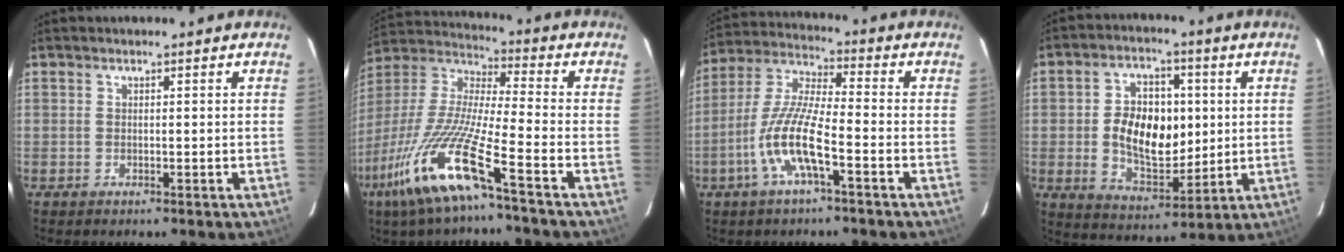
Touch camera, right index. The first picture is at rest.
{"total": 17.7, "force": [-10.3, 0.8, 14.3], "torque": [-0.286, -0.039, -0.204]}
{"total": 11.4, "force": [-4.7, 1.9, 10.1], "torque": [-0.217, -0.002, -0.094]}
{"total": 13.3, "force": [0.7, 8.5, 10.3], "torque": [-0.185, 0.012, 0.025]}